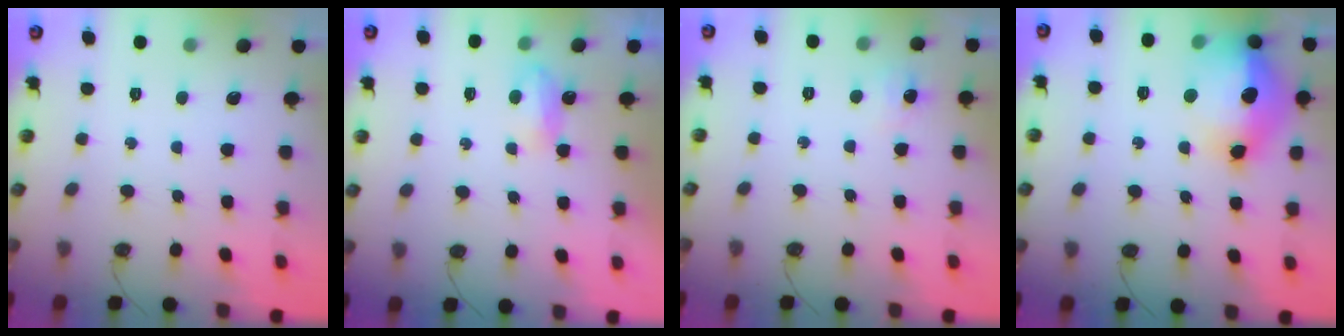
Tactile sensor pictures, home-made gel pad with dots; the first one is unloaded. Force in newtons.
{"total": 4.4, "press": 4.4, "slide": 0.6}
{"total": 6.0, "press": 6.0, "slide": 0.8}
{"total": 19.6, "press": 19.5, "slide": 1.8}